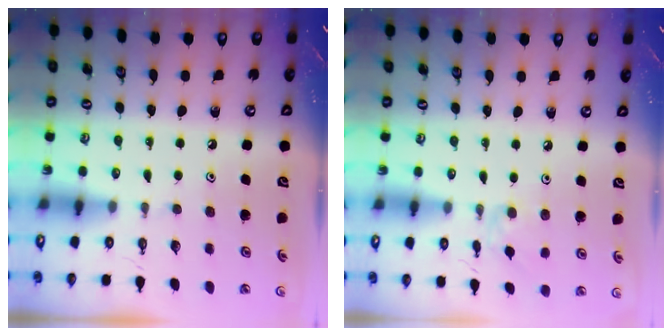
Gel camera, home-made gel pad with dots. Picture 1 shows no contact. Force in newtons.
{"total": 1.4, "press": 1.4, "slide": 0.4}